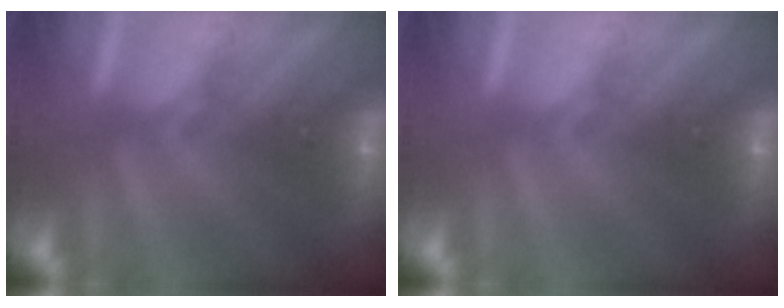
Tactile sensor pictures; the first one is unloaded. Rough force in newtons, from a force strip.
{"total": 0.0}